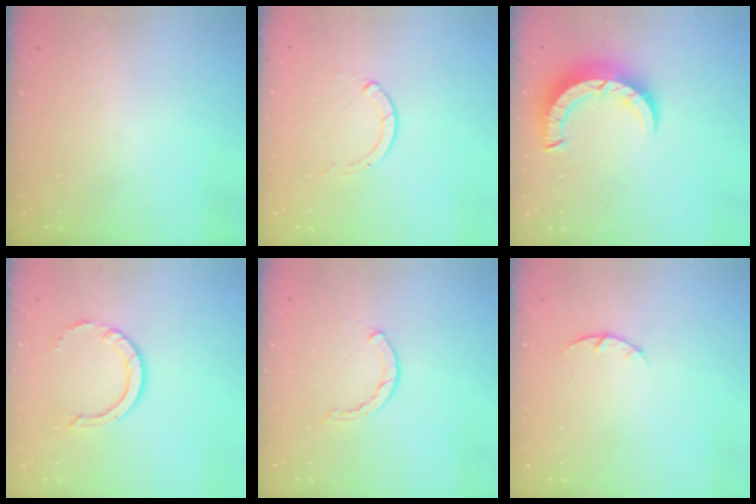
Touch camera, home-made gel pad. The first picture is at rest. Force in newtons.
{"total": 0.0}
{"total": 6.7, "press": 6.7, "slide": 0.7}
{"total": 7.2, "press": 7.2, "slide": 0.5}
{"total": 0.5, "press": 0.5, "slide": 0.2}
{"total": 2.9, "press": 2.9, "slide": 0.5}